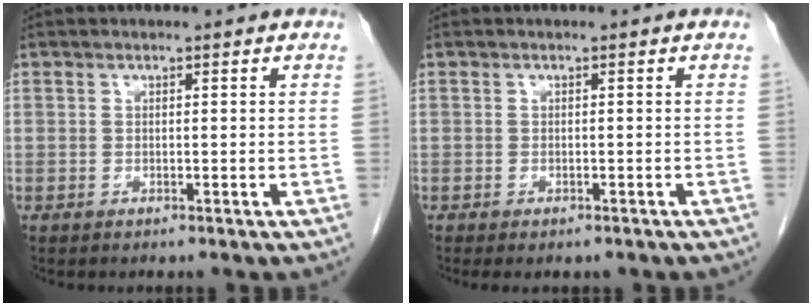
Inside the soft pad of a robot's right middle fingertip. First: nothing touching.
{"total": 2.8, "force": [-2.2, 1.1, 1.4], "torque": [-0.013, -0.005, -0.023]}